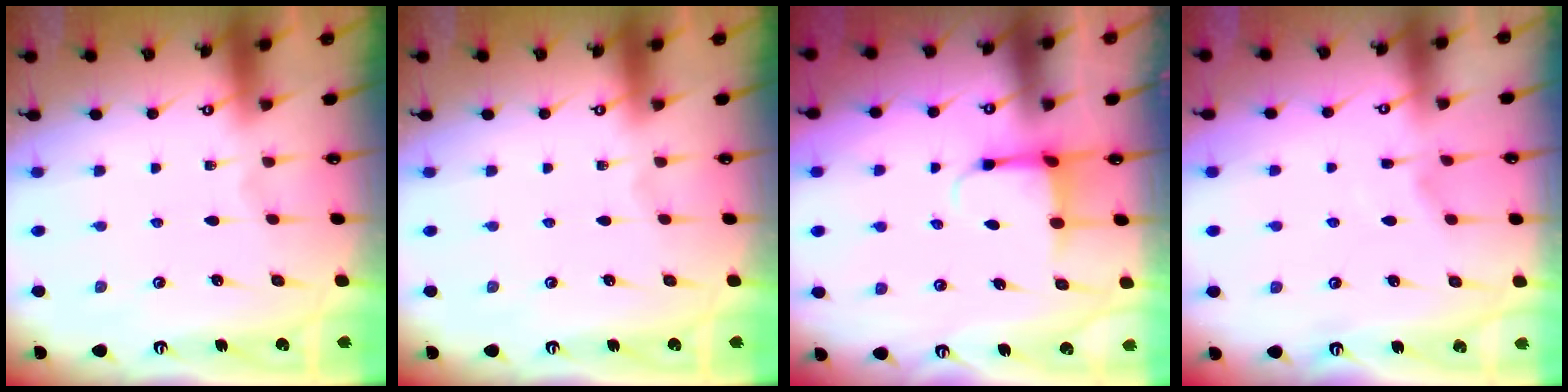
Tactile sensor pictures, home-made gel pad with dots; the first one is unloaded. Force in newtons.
{"total": 0.0}
{"total": 3.8, "press": 3.6, "slide": 1.3}
{"total": 2.8, "press": 2.8, "slide": 0.5}